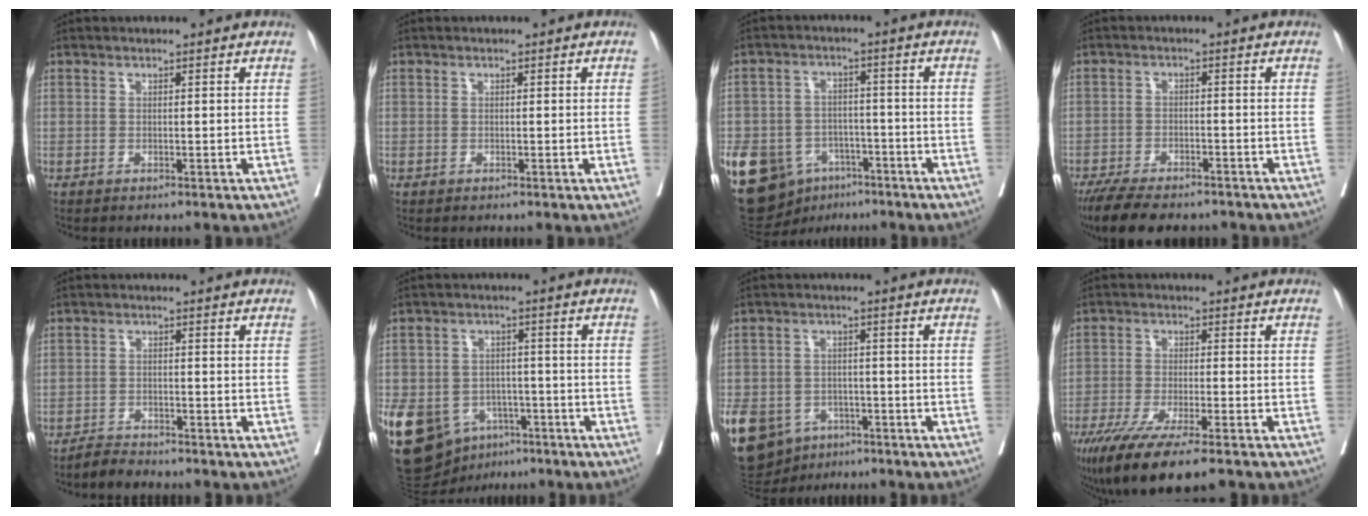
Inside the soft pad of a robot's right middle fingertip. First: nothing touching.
{"total": 0.0}
{"total": 18.6, "force": [-9.3, 13.6, 8.7], "torque": [-0.209, 0.011, -0.138]}
{"total": 10.9, "force": [-9.1, 3.5, 5.0], "torque": [-0.078, -0.010, -0.140]}
{"total": 2.2, "force": [-2.2, 0.2, 0.0], "torque": [-0.001, -0.007, -0.041]}
{"total": 19.8, "force": [-9.1, 14.6, 9.8], "torque": [-0.247, -0.001, -0.133]}
{"total": 20.4, "force": [-9.8, 15.5, 8.9], "torque": [-0.271, -0.011, -0.141]}
{"total": 13.0, "force": [-9.4, 1.5, 8.9], "torque": [-0.152, -0.034, -0.154]}